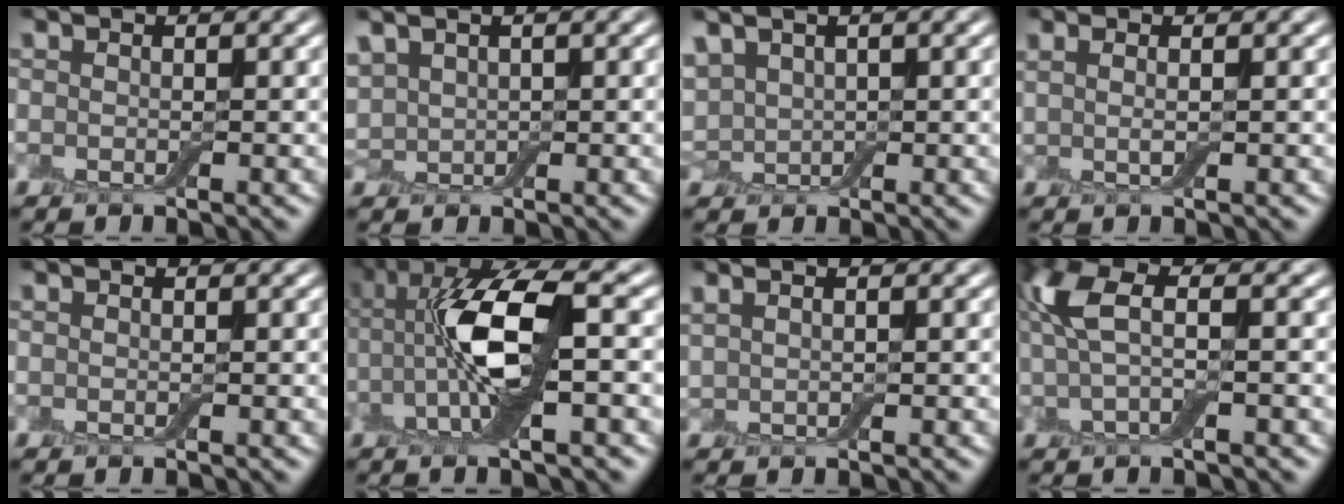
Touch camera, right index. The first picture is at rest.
{"total": 1.9, "force": [0.9, 1.4, 0.9], "torque": [-0.024, 0.008, 0.024]}
{"total": 2.1, "force": [0.8, 1.5, 1.2], "torque": [-0.029, 0.006, 0.017]}
{"total": 1.9, "force": [0.6, 0.9, 1.6], "torque": [-0.016, -0.005, -0.008]}
{"total": 0.0}
{"total": 8.2, "force": [-0.6, 2.6, 7.7], "torque": [-0.154, 0.017, -0.016]}
{"total": 1.1, "force": [0.9, 0.5, 0.5], "torque": [-0.003, -0.002, 0.012]}
{"total": 4.8, "force": [0.9, 1.9, 4.3], "torque": [-0.098, 0.011, 0.008]}